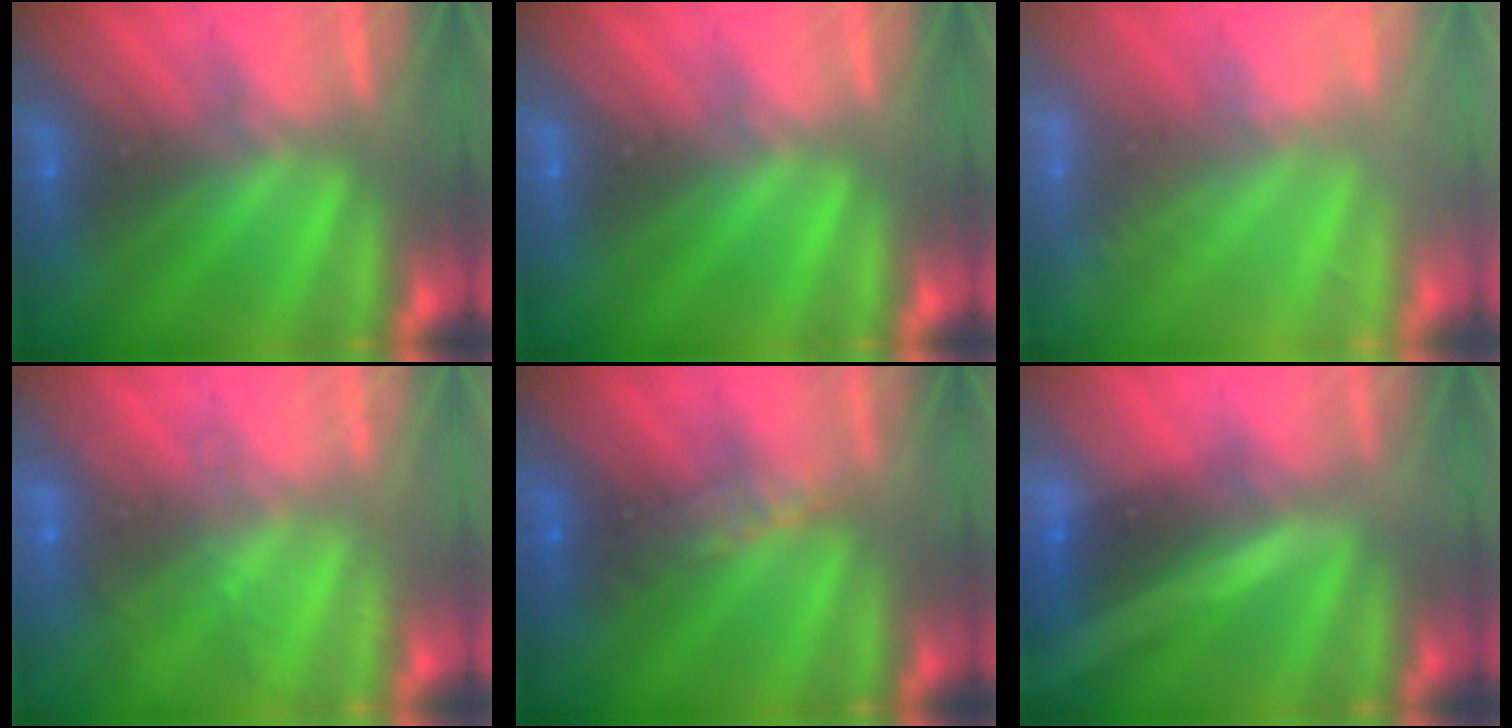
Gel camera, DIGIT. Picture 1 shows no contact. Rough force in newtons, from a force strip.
{"total": 0.0}
{"total": 1.6}
{"total": 2.1}
{"total": 2.9}
{"total": 2.0}